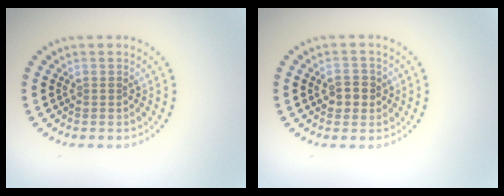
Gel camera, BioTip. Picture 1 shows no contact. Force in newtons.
{"total": 2.4, "press": 2.3, "slide": 0.5}